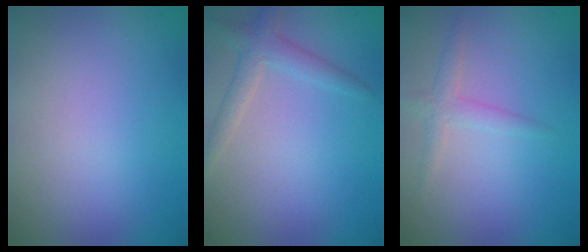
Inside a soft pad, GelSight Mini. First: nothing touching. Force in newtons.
{"total": 2.1, "press": 2.1, "slide": 0.0}
{"total": 1.6, "press": 1.6, "slide": 0.1}